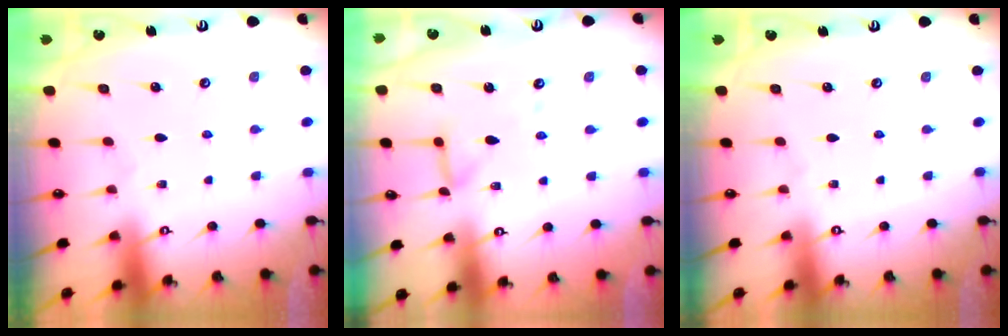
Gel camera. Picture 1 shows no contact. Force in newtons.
{"total": 9.5, "press": 9.5, "slide": 0.8}
{"total": 0.0}